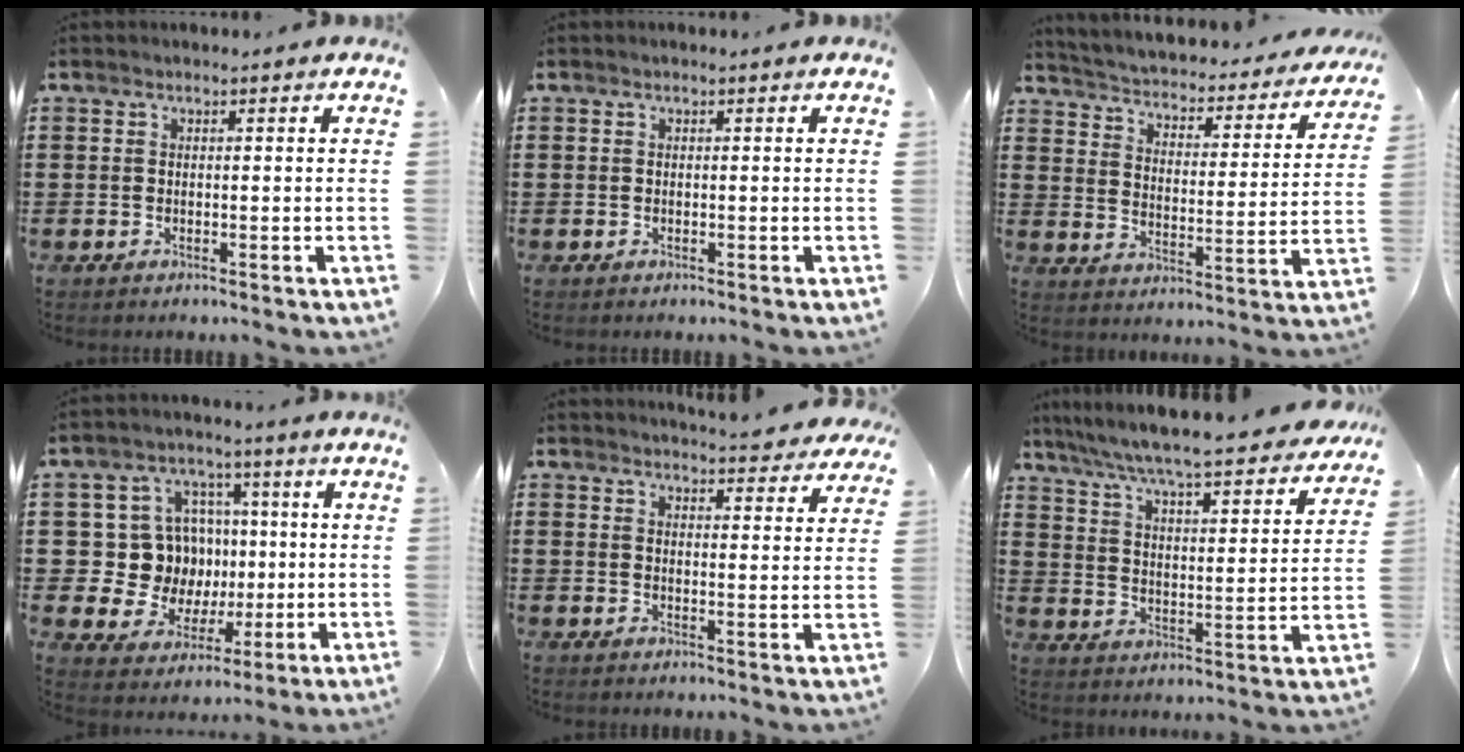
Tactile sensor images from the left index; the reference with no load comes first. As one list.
[{"total": 0.0}, {"total": 1.7, "force": [1.6, 0.2, 0.4], "torque": [-0.025, -0.027, 0.014]}, {"total": 11.0, "force": [1.5, 10.4, 3.1], "torque": [-0.089, 0.001, 0.042]}, {"total": 4.4, "force": [4.3, 0.0, 0.6], "torque": [-0.011, -0.027, 0.076]}, {"total": 6.2, "force": [5.7, -0.5, 2.4], "torque": [-0.074, -0.047, 0.089]}]